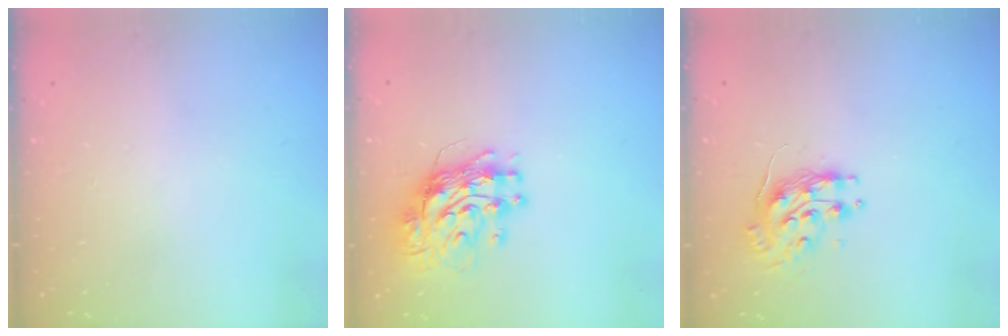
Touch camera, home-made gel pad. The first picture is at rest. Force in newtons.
{"total": 11.6, "press": 11.6, "slide": 1.2}
{"total": 9.7, "press": 9.7, "slide": 0.8}